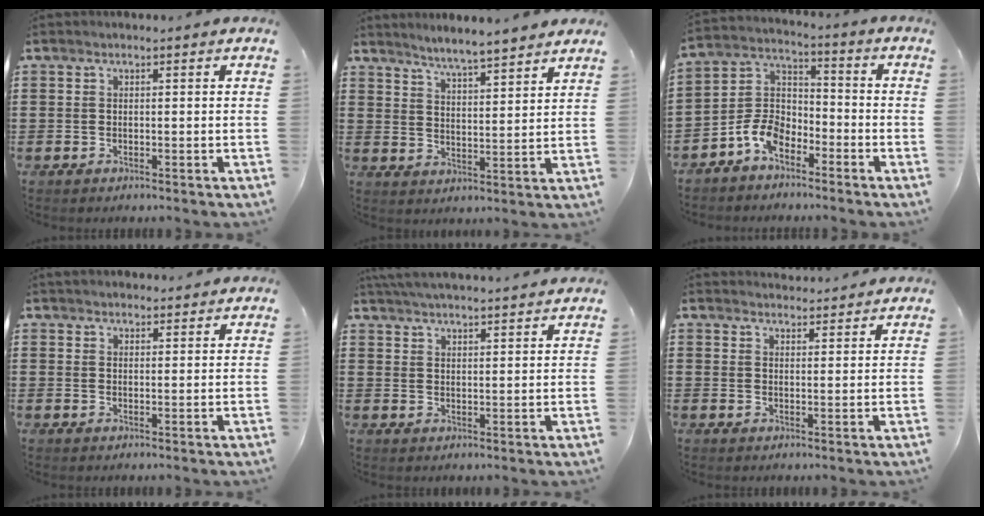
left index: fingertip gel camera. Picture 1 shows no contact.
{"total": 4.4, "force": [4.4, -0.6, 0.6], "torque": [-0.029, -0.027, 0.075]}
{"total": 7.6, "force": [-5.2, 4.3, 3.6], "torque": [-0.099, 0.008, -0.107]}
{"total": 2.1, "force": [2.1, 0.3, 0.0], "torque": [-0.004, 0.000, 0.041]}
{"total": 4.4, "force": [4.3, -0.3, 0.7], "torque": [-0.027, -0.015, 0.079]}
{"total": 2.8, "force": [2.8, 0.1, -0.1], "torque": [0.002, -0.013, 0.052]}